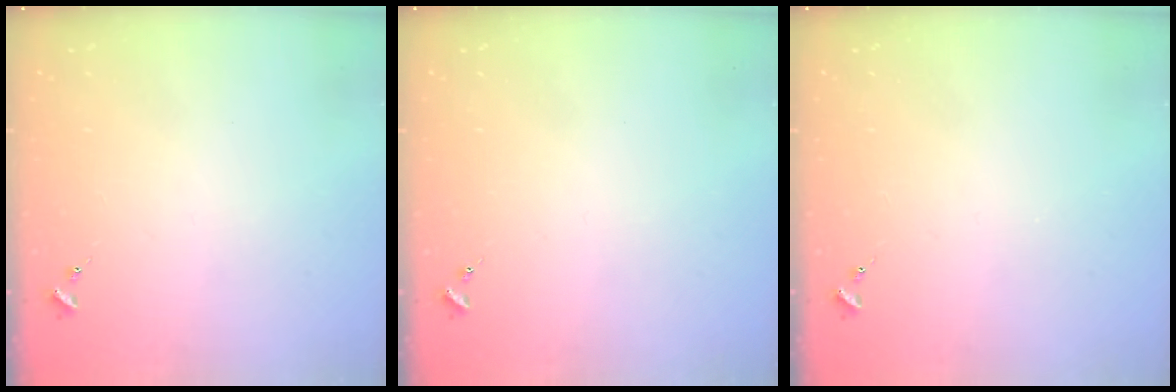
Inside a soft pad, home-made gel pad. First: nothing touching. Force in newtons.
{"total": 0.0}
{"total": 0.0}